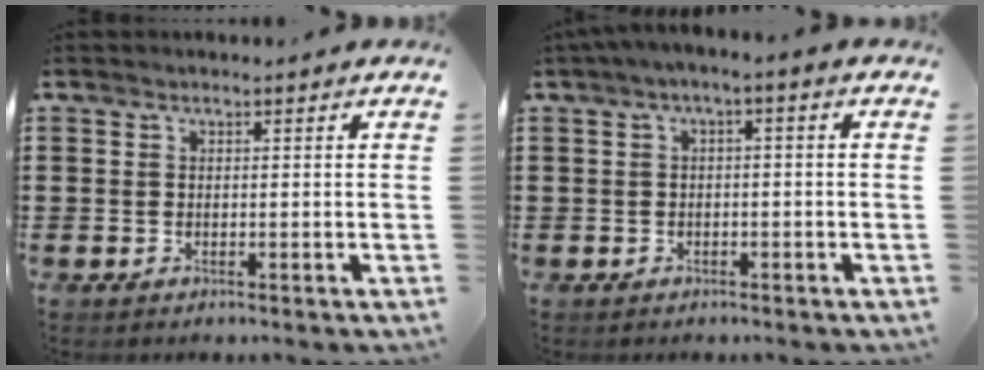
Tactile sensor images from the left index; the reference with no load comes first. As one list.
[{"total": 2.0, "force": [-1.4, 0.2, 1.4], "torque": [-0.021, 0.002, -0.029]}]